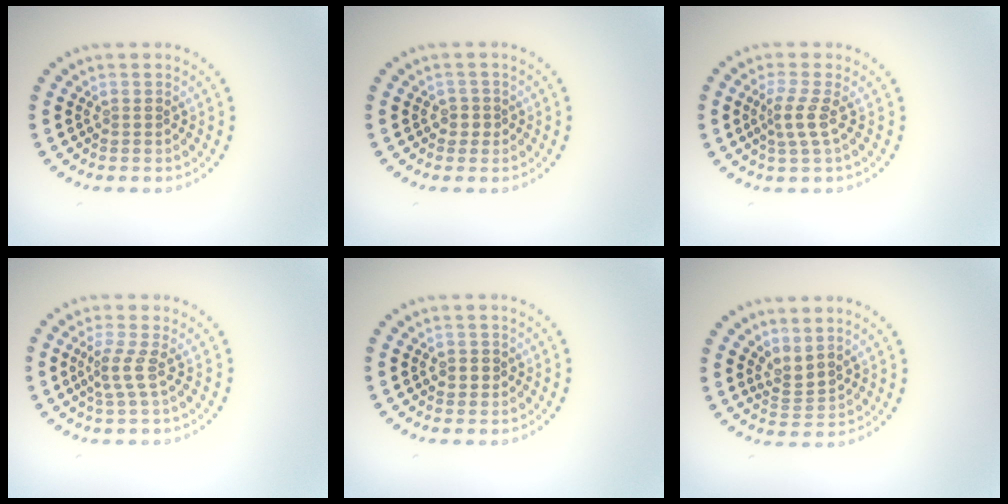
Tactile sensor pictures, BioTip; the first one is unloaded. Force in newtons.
{"total": 1.2, "press": 1.0, "slide": 0.7}
{"total": 2.3, "press": 1.7, "slide": 1.6}
{"total": 2.0, "press": 1.3, "slide": 1.5}
{"total": 1.1, "press": 1.1, "slide": 0.3}
{"total": 2.1, "press": 1.4, "slide": 1.6}